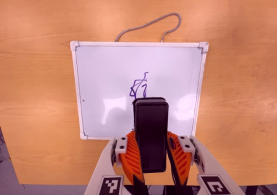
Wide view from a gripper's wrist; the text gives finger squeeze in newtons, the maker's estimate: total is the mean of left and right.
{"total": 11.0, "left": 9.6, "right": 12.3}